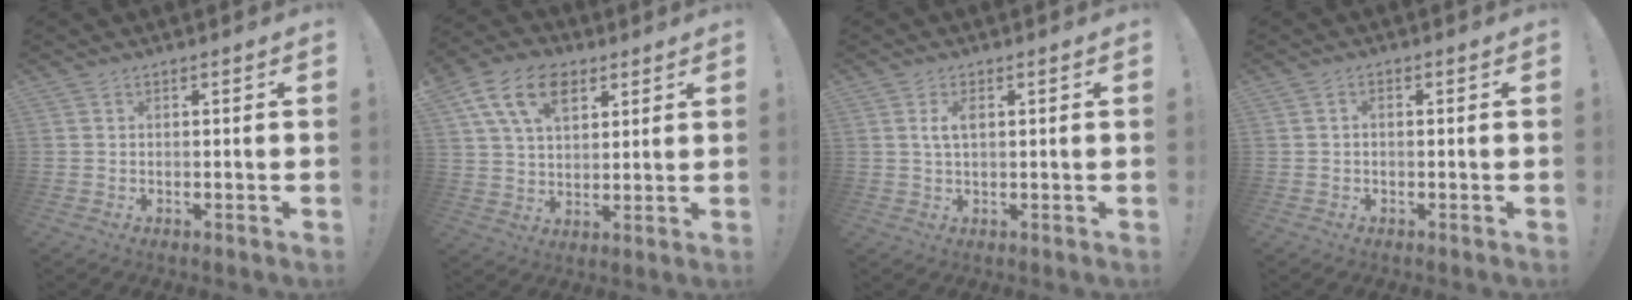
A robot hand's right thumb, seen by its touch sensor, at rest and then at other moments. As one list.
[{"total": 14.6, "force": [6.9, 9.4, 8.9], "torque": [-0.147, -0.012, 0.130]}, {"total": 3.5, "force": [0.9, 1.9, 2.9], "torque": [-0.052, 0.003, 0.012]}, {"total": 1.3, "force": [-0.7, 0.6, 0.9], "torque": [-0.016, 0.004, -0.013]}]